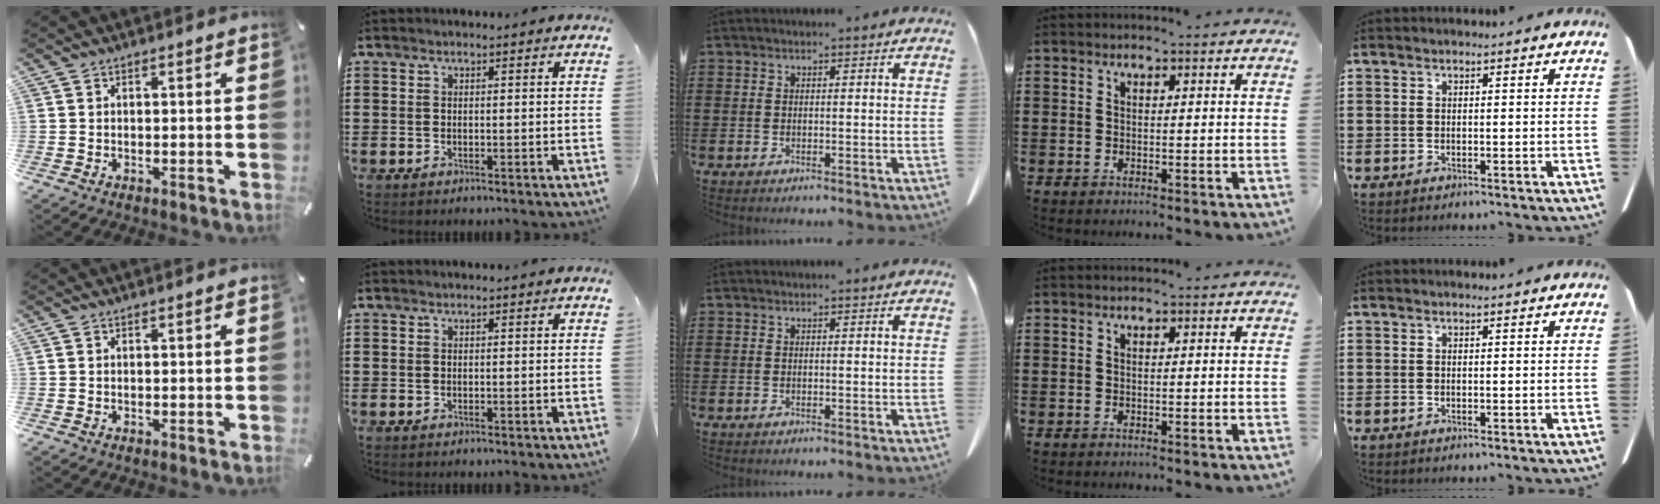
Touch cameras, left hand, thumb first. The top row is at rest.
{}